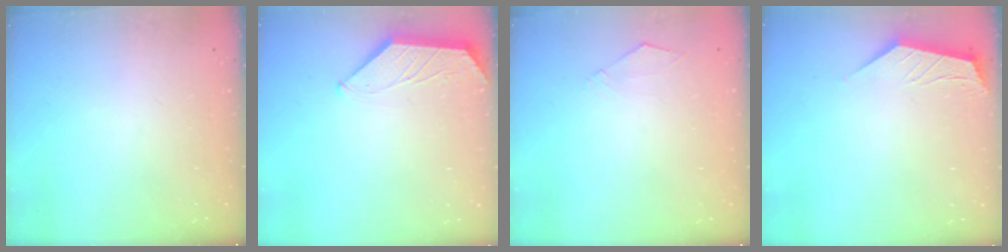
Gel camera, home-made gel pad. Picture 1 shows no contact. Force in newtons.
{"total": 0.5, "press": 0.4, "slide": 0.3}
{"total": 3.2, "press": 3.1, "slide": 0.5}
{"total": 2.0, "press": 2.0, "slide": 0.4}